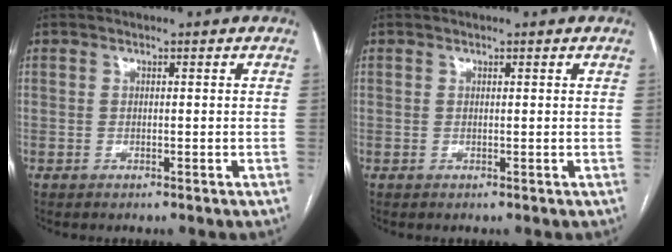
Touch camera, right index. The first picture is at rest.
{"total": 0.0}